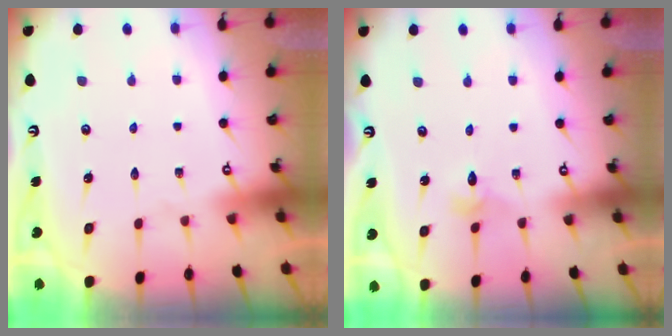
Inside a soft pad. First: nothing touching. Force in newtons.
{"total": 2.2, "press": 2.2, "slide": 0.2}